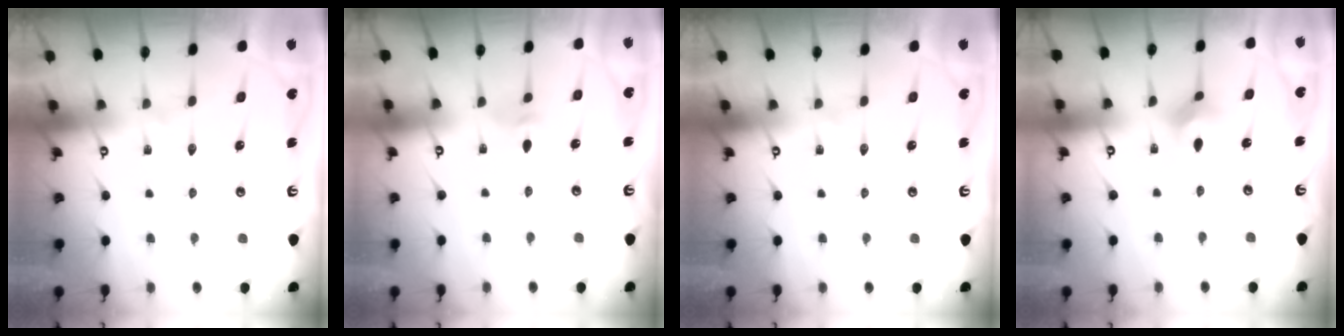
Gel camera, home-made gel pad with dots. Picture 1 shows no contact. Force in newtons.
{"total": 2.8, "press": 2.7, "slide": 0.6}
{"total": 0.0}
{"total": 2.3, "press": 2.3, "slide": 0.5}